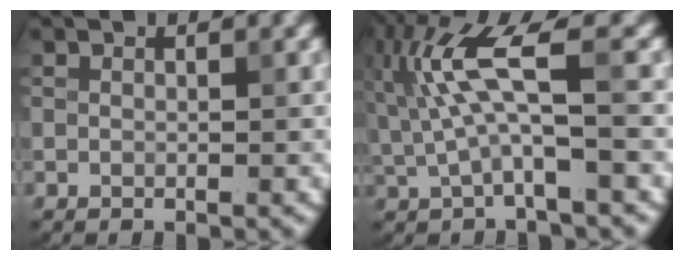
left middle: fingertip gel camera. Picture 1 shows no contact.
{"total": 6.2, "force": [0.9, 1.2, 6.0], "torque": [-0.134, 0.012, 0.015]}